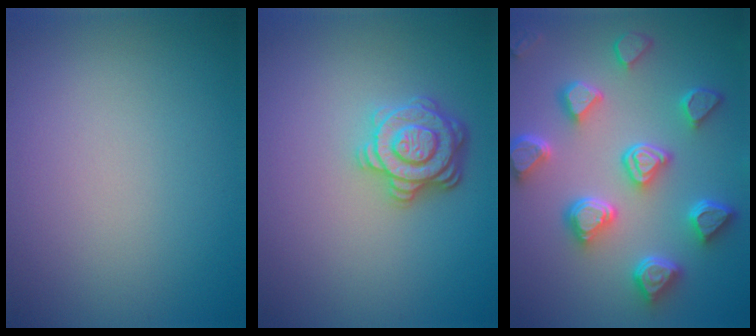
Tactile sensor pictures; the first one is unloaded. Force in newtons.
{"total": 3.6, "press": 3.3, "slide": 1.5}
{"total": 6.9, "press": 5.6, "slide": 4.0}